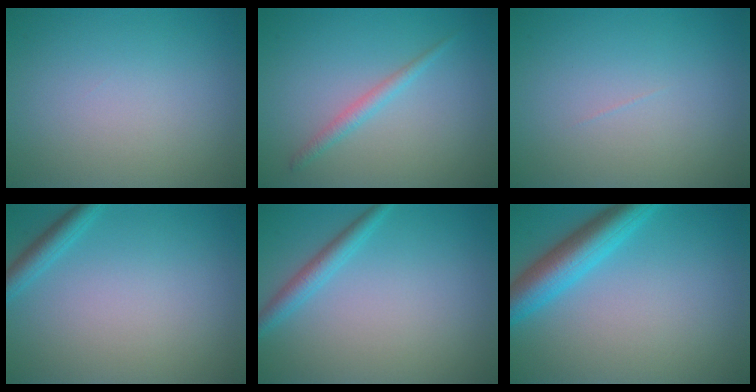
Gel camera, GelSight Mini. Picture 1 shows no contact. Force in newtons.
{"total": 1.4, "press": 1.4, "slide": 0.1}
{"total": 0.0}
{"total": 1.9, "press": 1.9, "slide": 0.1}
{"total": 2.1, "press": 2.1, "slide": 0.1}
{"total": 5.3, "press": 5.3, "slide": 0.4}